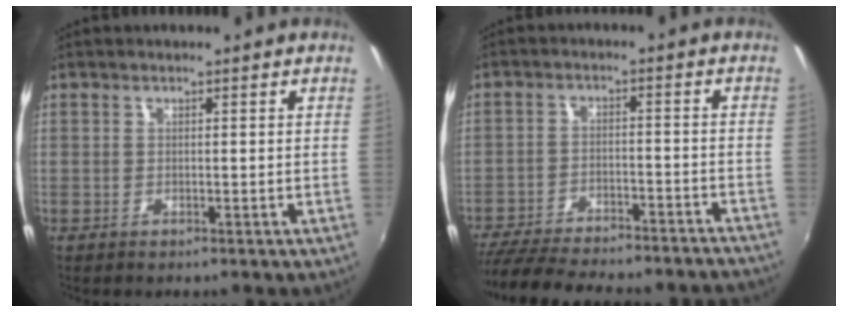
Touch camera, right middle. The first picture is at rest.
{"total": 24.0, "force": [-21.0, 5.5, 10.3], "torque": [-0.208, -0.021, -0.285]}